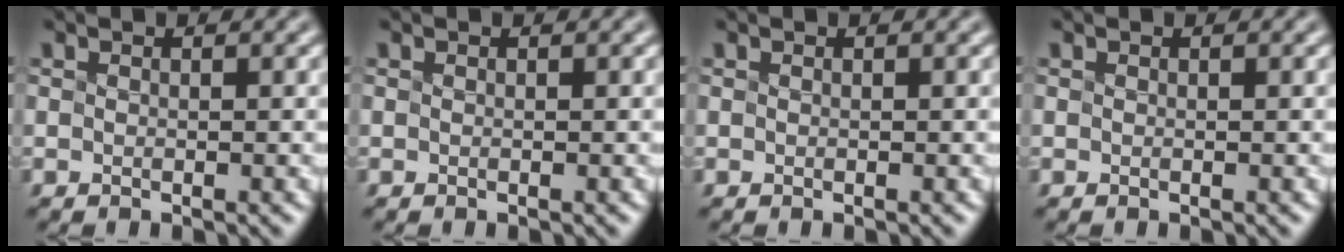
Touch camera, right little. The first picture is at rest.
{"total": 0.0}
{"total": 0.0}
{"total": 0.0}